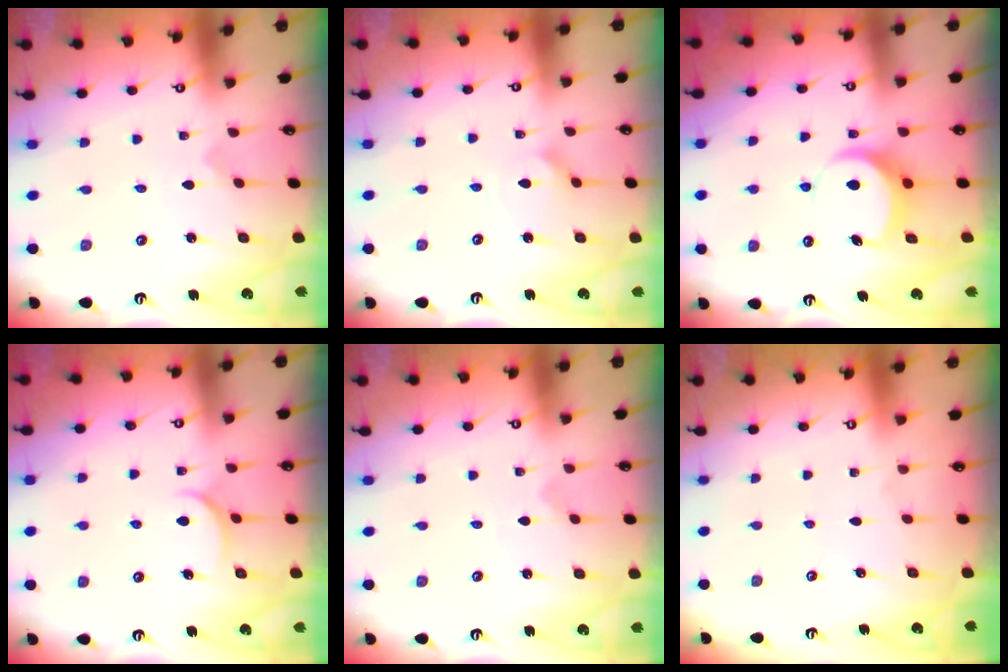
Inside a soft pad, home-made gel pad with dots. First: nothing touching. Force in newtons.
{"total": 5.4, "press": 5.3, "slide": 0.5}
{"total": 6.7, "press": 6.7, "slide": 0.7}
{"total": 4.1, "press": 4.1, "slide": 0.7}
{"total": 0.0}
{"total": 0.0}